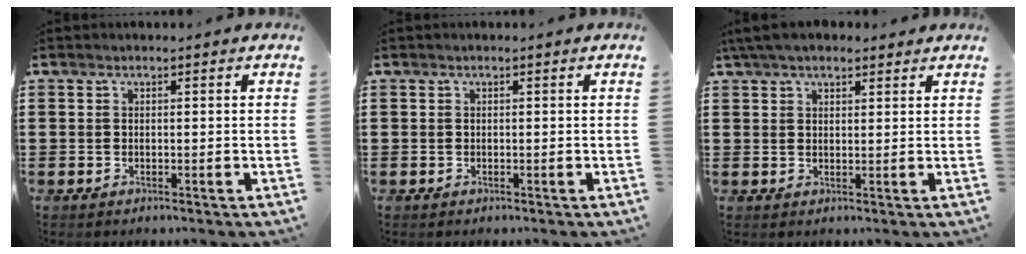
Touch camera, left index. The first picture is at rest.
{"total": 0.0}
{"total": 4.1, "force": [3.3, 1.4, 2.0], "torque": [-0.048, 0.003, 0.062]}